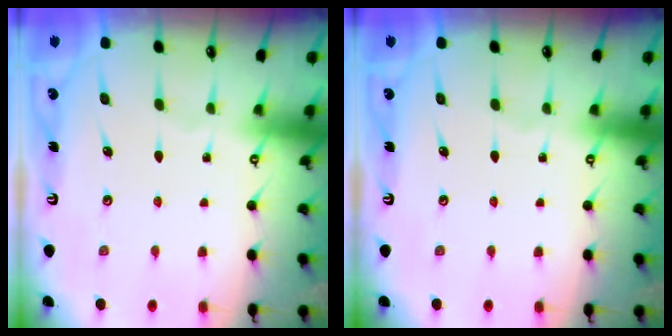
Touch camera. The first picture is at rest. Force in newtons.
{"total": 0.0}